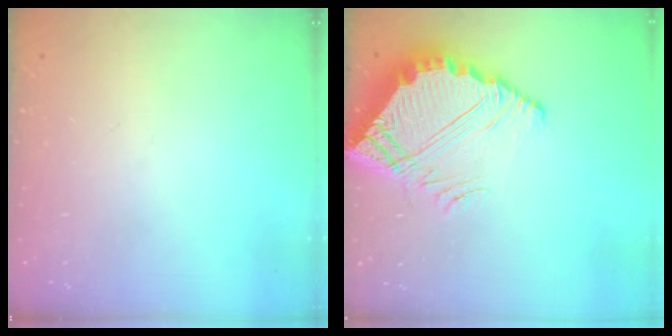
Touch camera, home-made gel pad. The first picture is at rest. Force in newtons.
{"total": 9.1, "press": 9.0, "slide": 0.6}